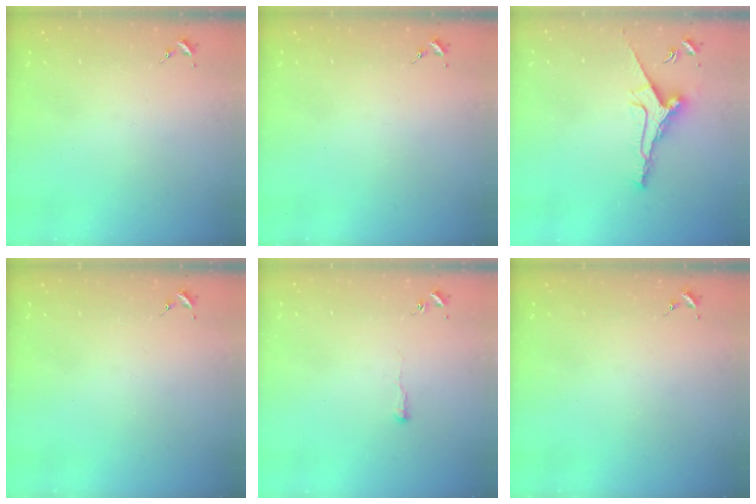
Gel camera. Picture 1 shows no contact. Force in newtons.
{"total": 0.0}
{"total": 10.5, "press": 10.5, "slide": 0.3}
{"total": 0.0}
{"total": 4.4, "press": 4.4, "slide": 0.5}
{"total": 0.0}